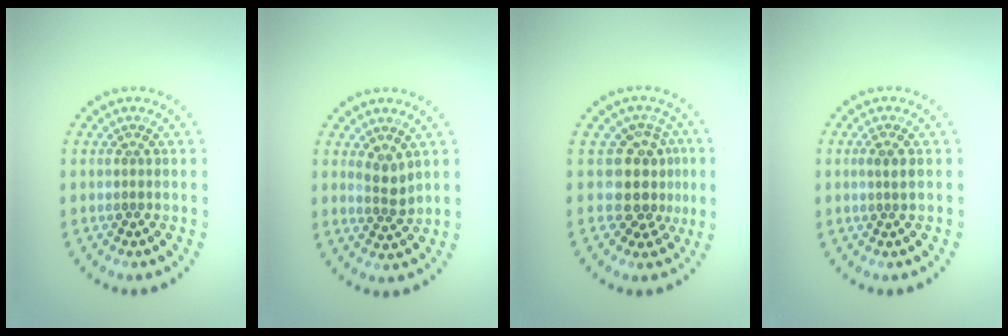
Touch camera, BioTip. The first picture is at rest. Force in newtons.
{"total": 1.6, "press": 1.4, "slide": 0.8}
{"total": 3.7, "press": 2.9, "slide": 2.4}
{"total": 0.9, "press": 0.7, "slide": 0.6}